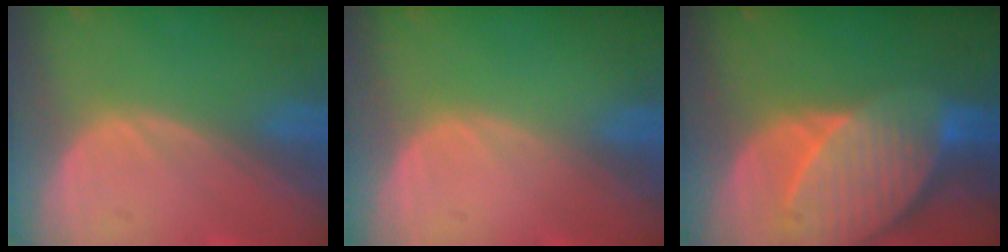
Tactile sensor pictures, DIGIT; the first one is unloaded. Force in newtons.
{"total": 0.0}
{"total": 10.7, "press": 9.4, "slide": 5.0}